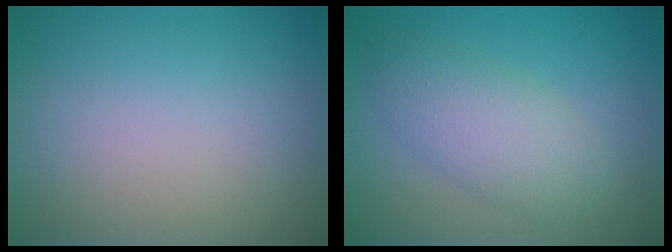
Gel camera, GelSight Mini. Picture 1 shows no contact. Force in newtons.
{"total": 4.4, "press": 4.4, "slide": 0.1}